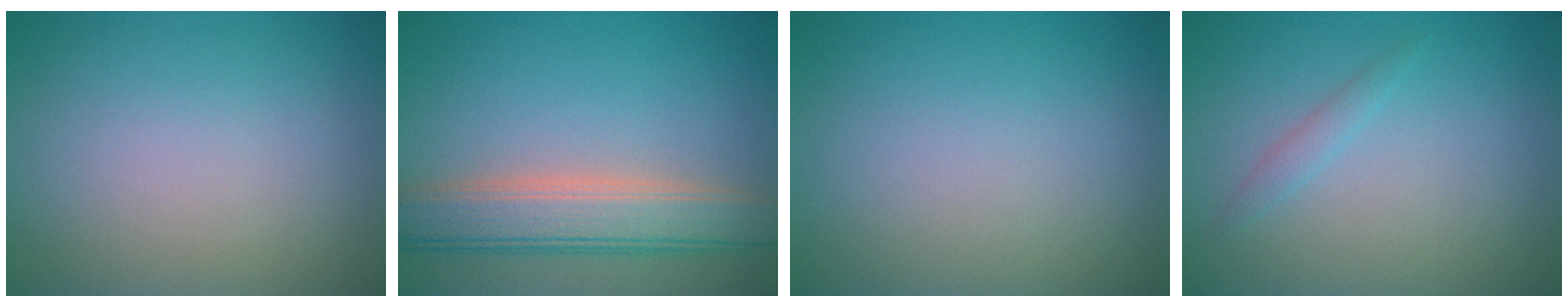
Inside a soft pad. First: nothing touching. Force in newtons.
{"total": 6.0, "press": 5.9, "slide": 0.5}
{"total": 0.0}
{"total": 1.0, "press": 1.0, "slide": 0.1}